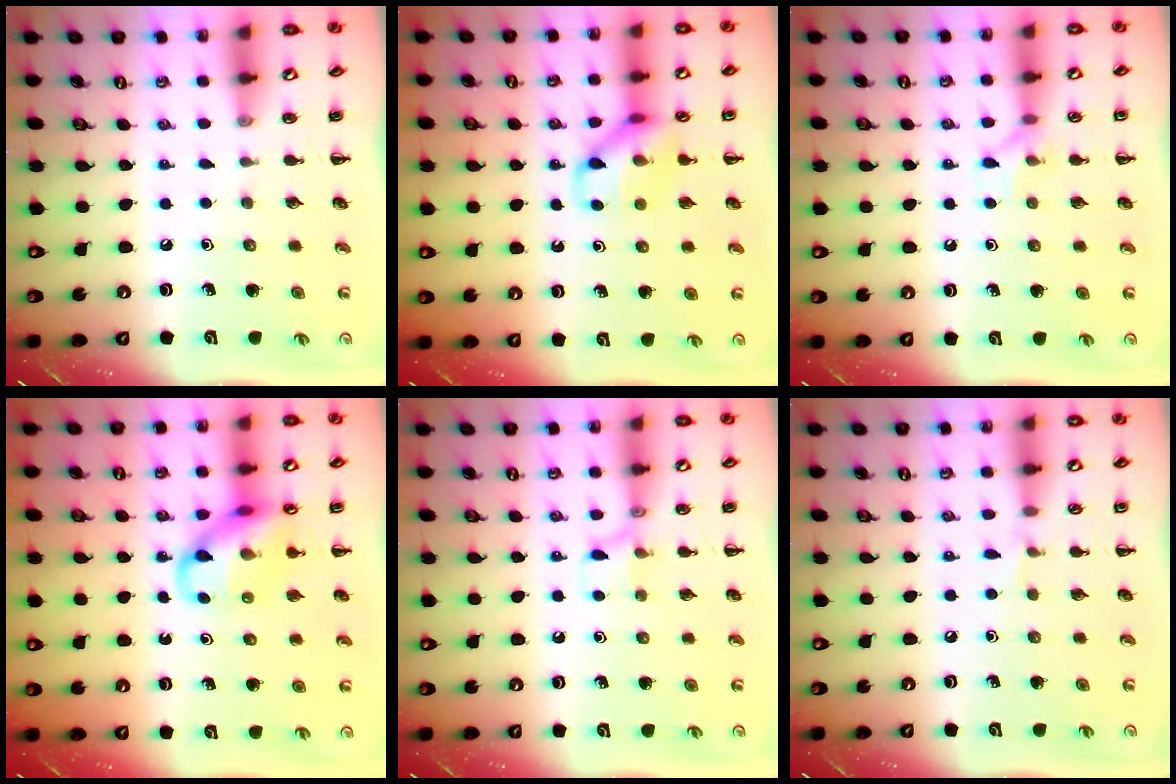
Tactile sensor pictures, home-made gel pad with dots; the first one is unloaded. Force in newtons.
{"total": 11.1, "press": 11.1, "slide": 0.6}
{"total": 6.3, "press": 6.2, "slide": 0.9}
{"total": 13.7, "press": 13.5, "slide": 2.3}
{"total": 6.9, "press": 6.8, "slide": 1.1}
{"total": 4.3, "press": 4.1, "slide": 1.4}